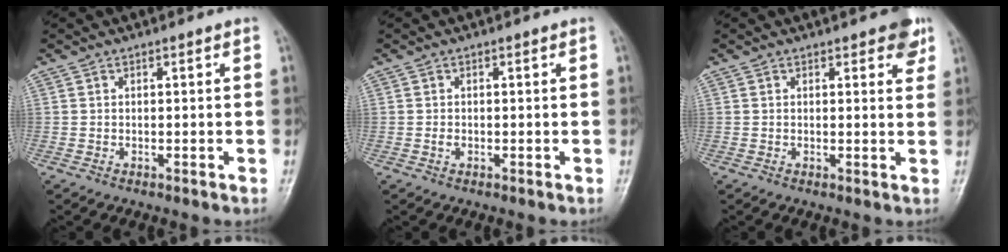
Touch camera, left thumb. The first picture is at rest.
{"total": 1.0, "force": [0.0, 0.7, 0.7], "torque": [-0.009, 0.000, -0.001]}
{"total": 4.2, "force": [2.6, 1.8, 2.9], "torque": [-0.015, -0.009, 0.026]}